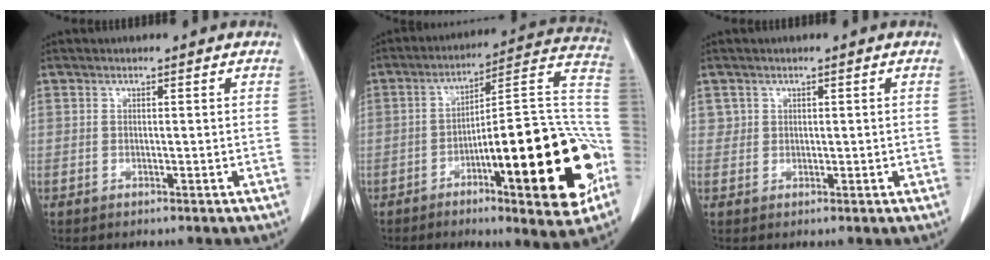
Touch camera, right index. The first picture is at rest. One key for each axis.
{"total": 25.2, "fx": -8.0, "fy": 4.5, "fz": 23.5, "tx": -0.261, "ty": 0.020, "tz": -0.103}
{"total": 1.4, "fx": 0.5, "fy": 1.3, "fz": 0.1, "tx": 0.006, "ty": 0.004, "tz": 0.007}